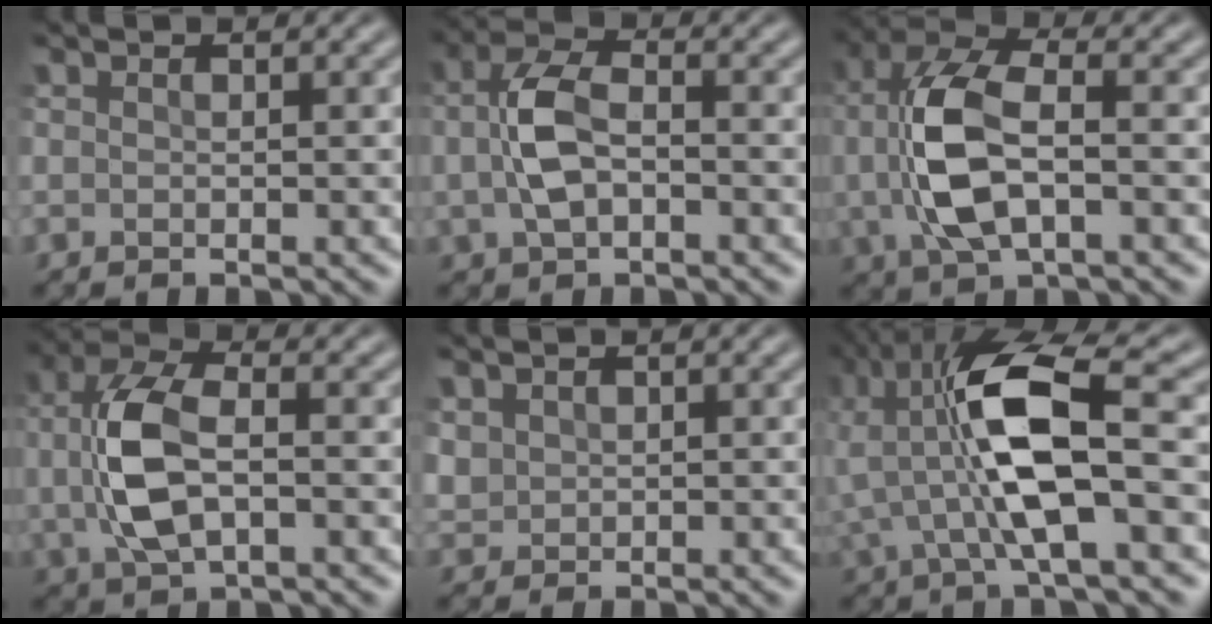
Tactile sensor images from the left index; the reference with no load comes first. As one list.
[{"total": 4.7, "force": [-0.4, 2.7, 3.9], "torque": [-0.084, 0.003, -0.011]}, {"total": 7.9, "force": [-0.4, 3.7, 7.0], "torque": [-0.154, 0.007, -0.009]}, {"total": 7.0, "force": [-0.3, 3.4, 6.1], "torque": [-0.133, 0.004, -0.008]}, {"total": 1.4, "force": [0.4, 1.3, 0.2], "torque": [-0.010, -0.002, 0.013]}, {"total": 10.3, "force": [-0.7, 3.2, 9.8], "torque": [-0.200, 0.023, -0.020]}]